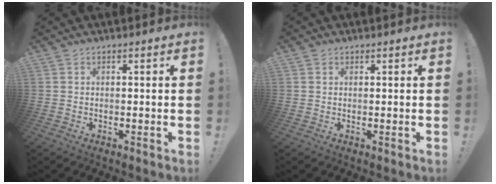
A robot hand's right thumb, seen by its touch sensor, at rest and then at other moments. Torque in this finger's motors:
{"motor_torque": [-0.02, 0.06, -0.09, 0.15, 0.07]}